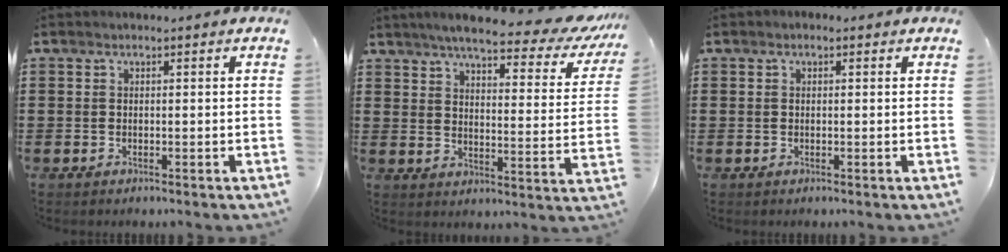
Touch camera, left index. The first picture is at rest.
{"total": 7.3, "force": [6.1, 0.8, 3.9], "torque": [-0.084, -0.038, 0.100]}
{"total": 0.7, "force": [0.0, 0.6, 0.4], "torque": [-0.008, 0.004, -0.001]}